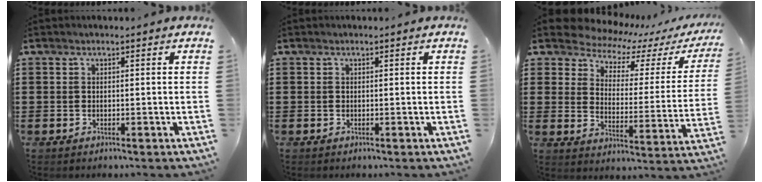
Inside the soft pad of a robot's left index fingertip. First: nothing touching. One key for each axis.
{"total": 0.0}
{"total": 5.9, "fx": 5.7, "fy": 1.4, "fz": 1.1, "tx": -0.050, "ty": -0.045, "tz": 0.094}